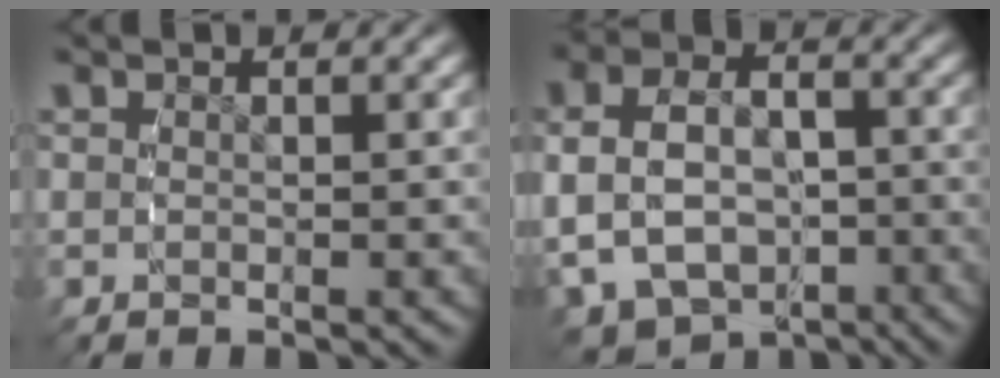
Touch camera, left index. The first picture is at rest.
{"total": 10.6, "force": [-3.6, 8.5, 5.4], "torque": [-0.110, -0.050, -0.044]}